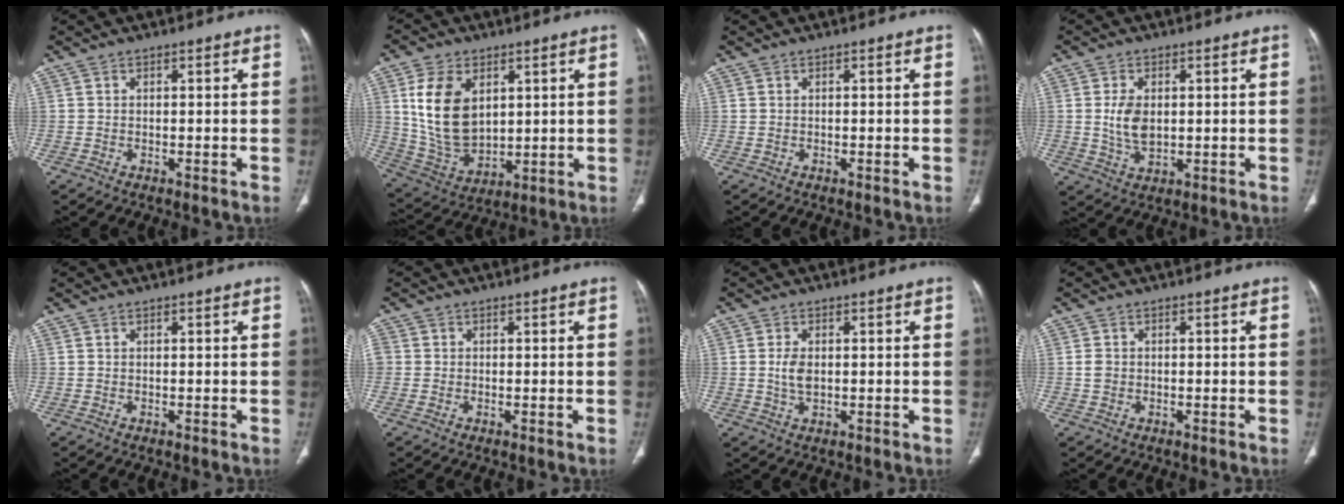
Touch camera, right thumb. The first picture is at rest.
{"total": 14.8, "force": [4.1, 9.6, 10.5], "torque": [-0.177, -0.020, 0.096]}
{"total": 0.0}
{"total": 6.0, "force": [0.5, 3.7, 4.7], "torque": [-0.087, -0.006, 0.017]}
{"total": 0.0}
{"total": 2.3, "force": [-0.1, 2.2, 0.8], "torque": [-0.013, 0.006, -0.002]}
{"total": 3.3, "force": [0.1, 2.0, 2.7], "torque": [-0.055, -0.001, 0.004]}
{"total": 1.6, "force": [-0.1, 1.4, 0.8], "torque": [-0.013, 0.002, -0.001]}